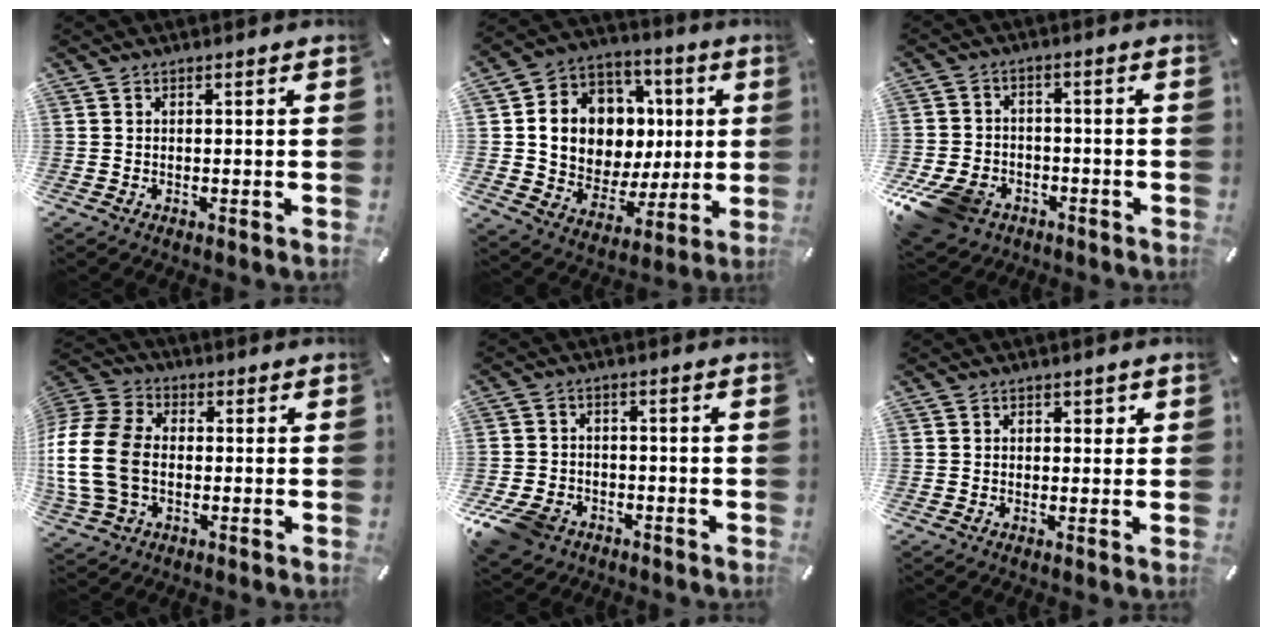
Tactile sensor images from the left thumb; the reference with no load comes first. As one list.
[{"total": 12.6, "force": [1.5, 11.4, 5.2], "torque": [-0.090, -0.022, 0.040]}, {"total": 11.5, "force": [-6.5, 7.8, 5.5], "torque": [-0.120, 0.037, -0.117]}, {"total": 17.0, "force": [-2.1, 12.9, 10.9], "torque": [-0.243, 0.028, -0.036]}, {"total": 8.2, "force": [-5.1, 5.5, 3.5], "torque": [-0.081, 0.025, -0.096]}, {"total": 1.3, "force": [0.3, 1.2, 0.4], "torque": [0.007, 0.000, -0.001]}]